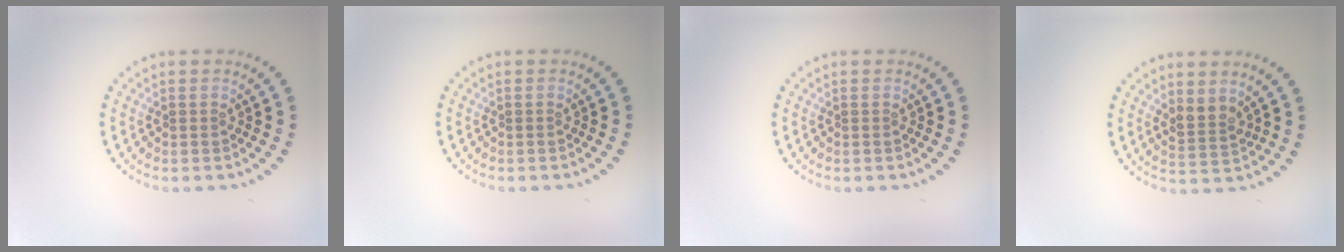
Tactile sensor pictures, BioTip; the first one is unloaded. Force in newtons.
{"total": 0.0}
{"total": 0.0}
{"total": 2.1, "press": 1.7, "slide": 1.1}